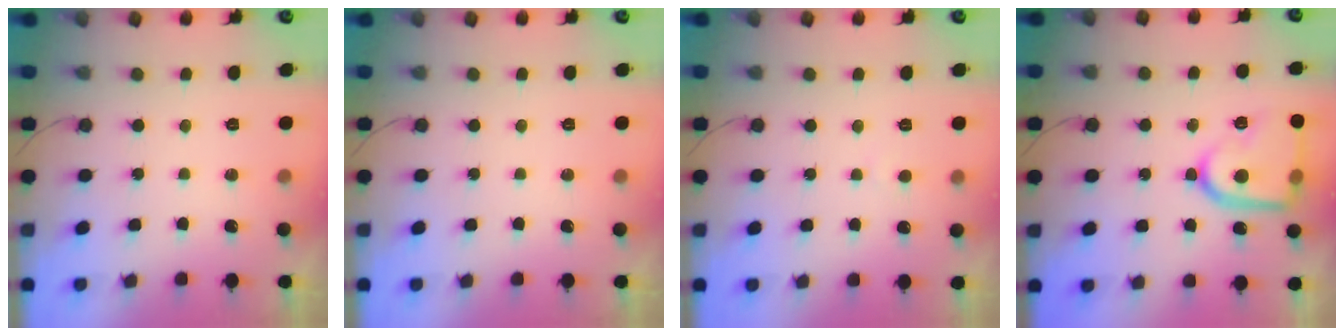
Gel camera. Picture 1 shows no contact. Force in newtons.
{"total": 0.0}
{"total": 1.6, "press": 1.6, "slide": 0.1}
{"total": 17.5, "press": 17.4, "slide": 1.7}